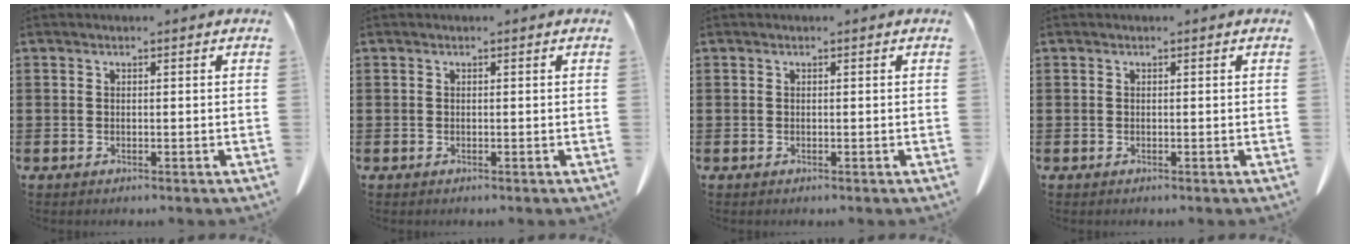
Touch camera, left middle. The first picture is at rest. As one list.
[{"total": 0.0}, {"total": 0.0}, {"total": 0.0}]